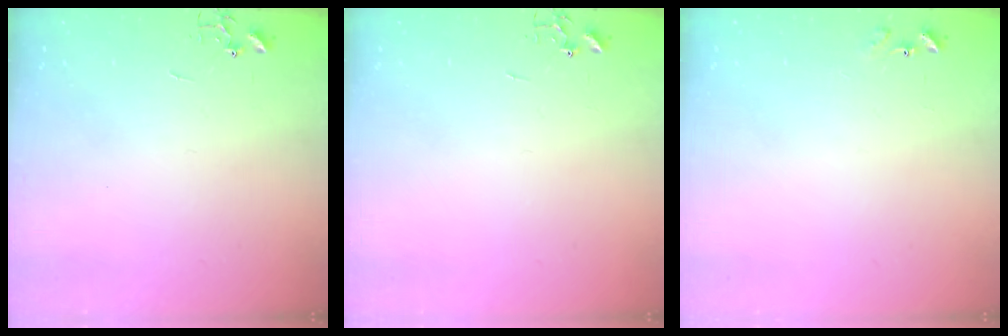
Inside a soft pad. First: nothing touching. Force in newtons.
{"total": 0.0}
{"total": 6.9, "press": 6.8, "slide": 0.6}